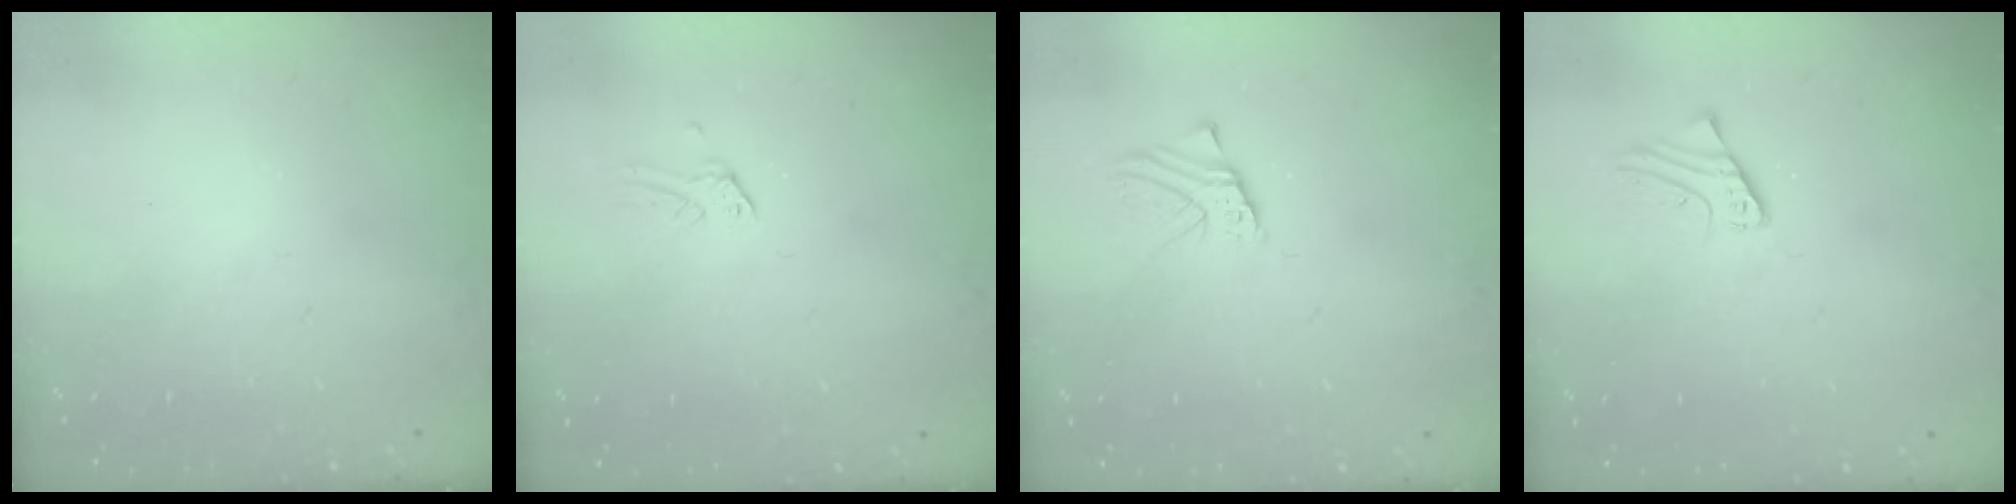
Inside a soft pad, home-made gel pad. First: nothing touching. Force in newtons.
{"total": 0.0}
{"total": 1.4, "press": 1.4, "slide": 0.1}
{"total": 2.1, "press": 2.1, "slide": 0.1}